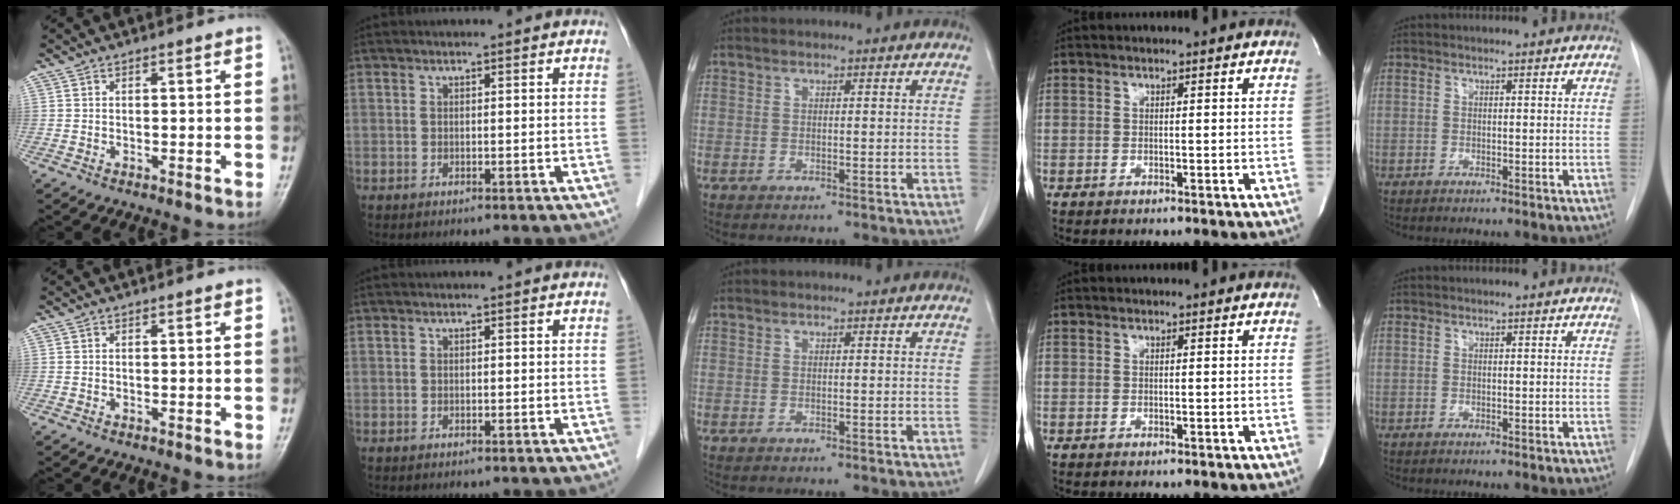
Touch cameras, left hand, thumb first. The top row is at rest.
{}